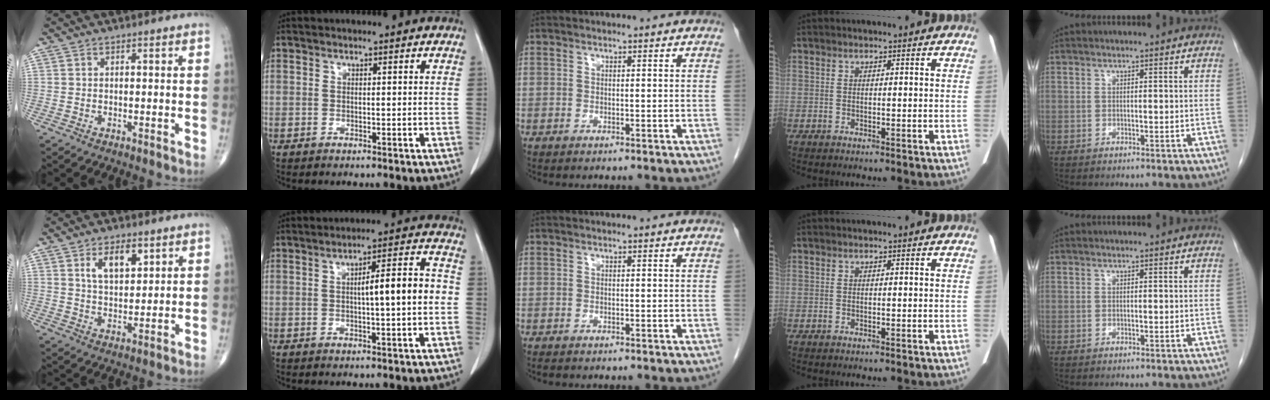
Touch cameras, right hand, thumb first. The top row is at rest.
{"thumb": {"total": 7.4, "force": [3.5, 3.7, 5.3], "torque": [-0.075, -0.021, 0.063]}, "index": {"total": 8.3, "force": [-0.2, 1.0, 8.2], "torque": [-0.119, 0.024, -0.003]}, "middle": {"total": 0.5, "force": [-0.4, 0.2, 0.2], "torque": [-0.006, 0.000, -0.008]}}